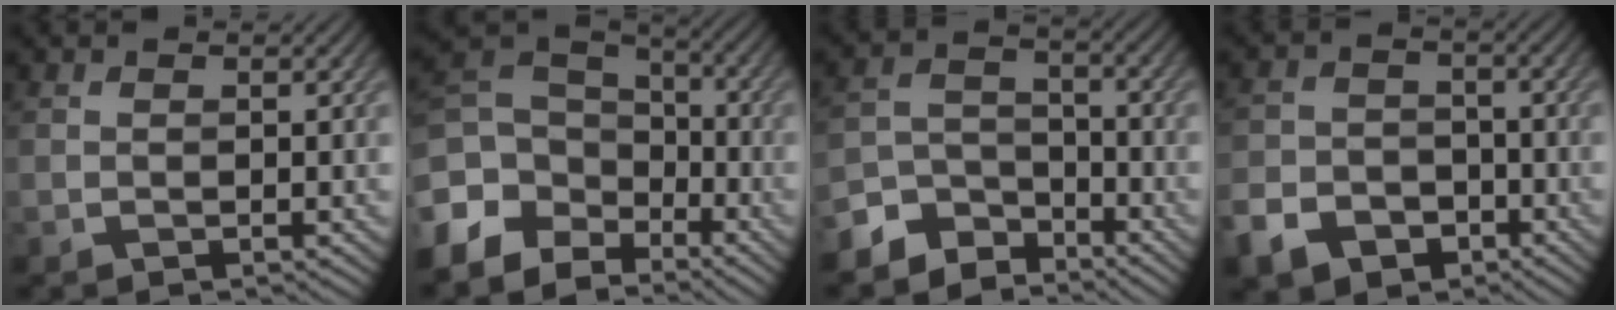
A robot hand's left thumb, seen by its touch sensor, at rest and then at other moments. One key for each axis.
{"total": 10.5, "fx": -5.3, "fy": 7.6, "fz": 5.0, "tx": -0.149, "ty": -0.021, "tz": -0.104}
{"total": 6.9, "fx": -5.7, "fy": 3.7, "fz": 1.4, "tx": -0.036, "ty": -0.006, "tz": -0.119}
{"total": 6.9, "fx": -4.3, "fy": 4.7, "fz": 2.6, "tx": -0.065, "ty": -0.012, "tz": -0.085}